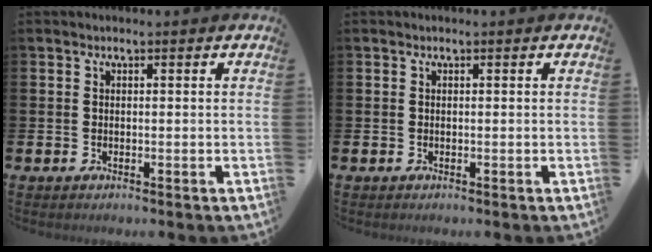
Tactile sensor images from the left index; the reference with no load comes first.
{"total": 0.0}